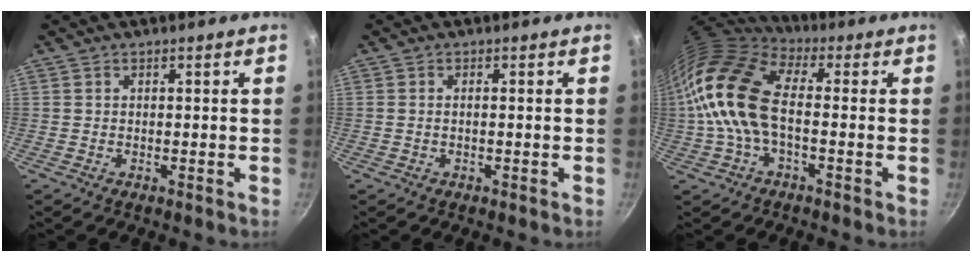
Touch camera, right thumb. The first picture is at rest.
{"total": 0.6, "force": [-0.1, 0.0, 0.6], "torque": [-0.020, 0.005, -0.004]}
{"total": 15.7, "force": [-0.7, 8.5, 13.2], "torque": [-0.247, 0.027, -0.030]}